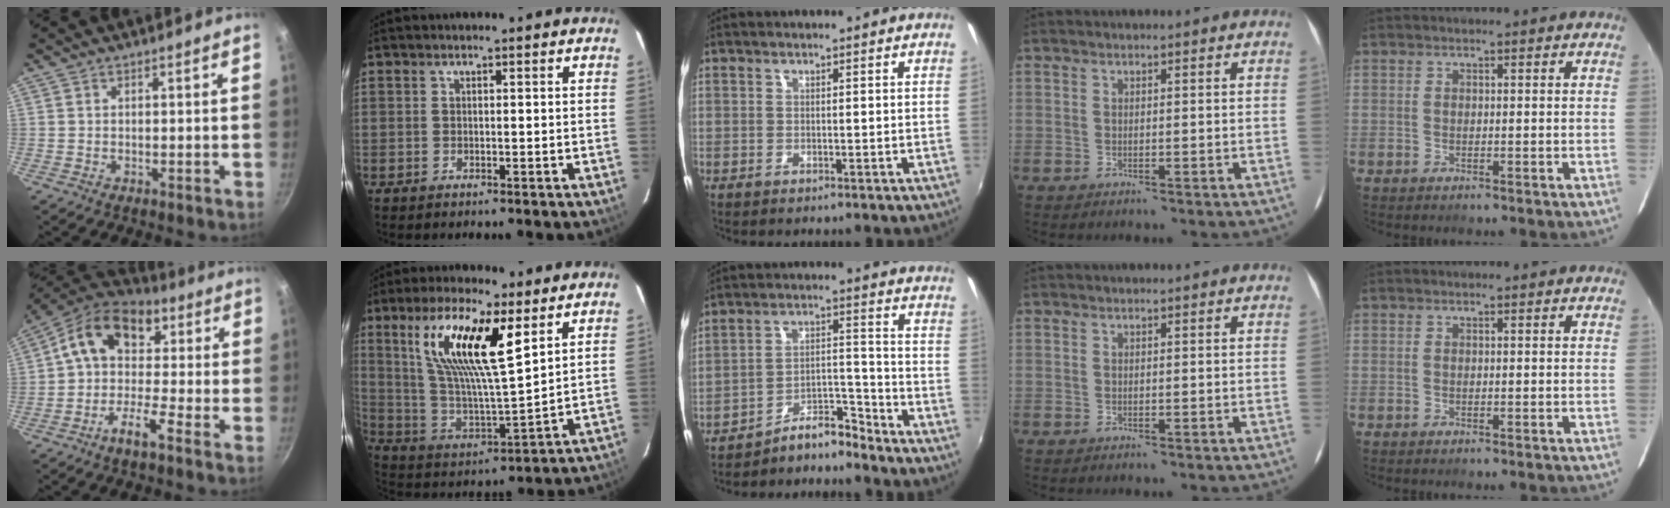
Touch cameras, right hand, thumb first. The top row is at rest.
{"thumb": {"total": 12.9, "force": [-0.5, 8.0, 10.1], "torque": [-0.154, 0.044, -0.033]}, "index": {"total": 18.9, "force": [8.9, 5.0, 16.0], "torque": [-0.301, 0.004, 0.172]}, "middle": {"total": 6.4, "force": [-6.3, 0.4, 0.6], "torque": [-0.011, 0.029, -0.113]}}